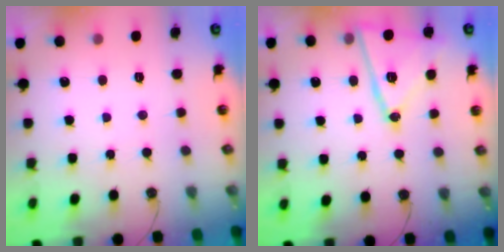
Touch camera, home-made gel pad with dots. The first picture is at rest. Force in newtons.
{"total": 15.9, "press": 15.9, "slide": 1.3}